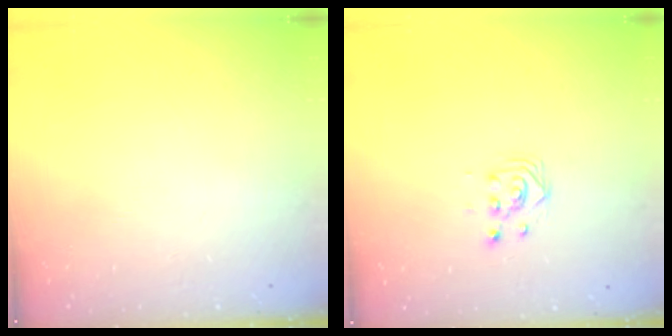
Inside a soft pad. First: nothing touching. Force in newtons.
{"total": 3.0, "press": 3.0, "slide": 0.1}